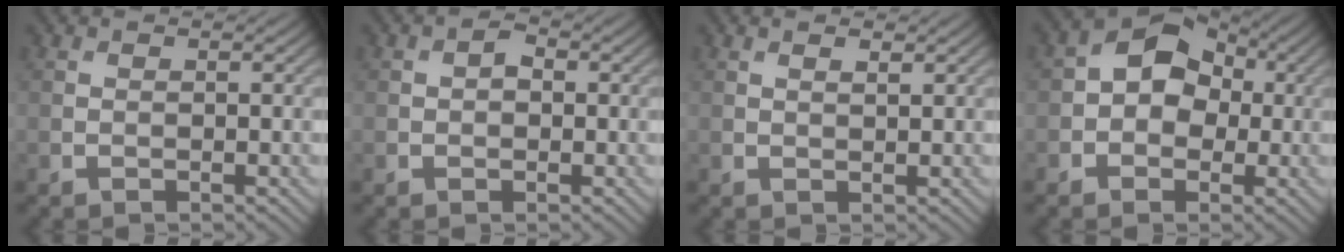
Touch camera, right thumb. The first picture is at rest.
{"total": 1.7, "force": [0.1, 1.2, 1.2], "torque": [-0.021, 0.000, -0.002]}
{"total": 1.3, "force": [0.9, 0.2, 0.9], "torque": [-0.015, -0.004, 0.017]}
{"total": 6.7, "force": [0.2, 5.1, 4.3], "torque": [-0.056, 0.010, -0.016]}